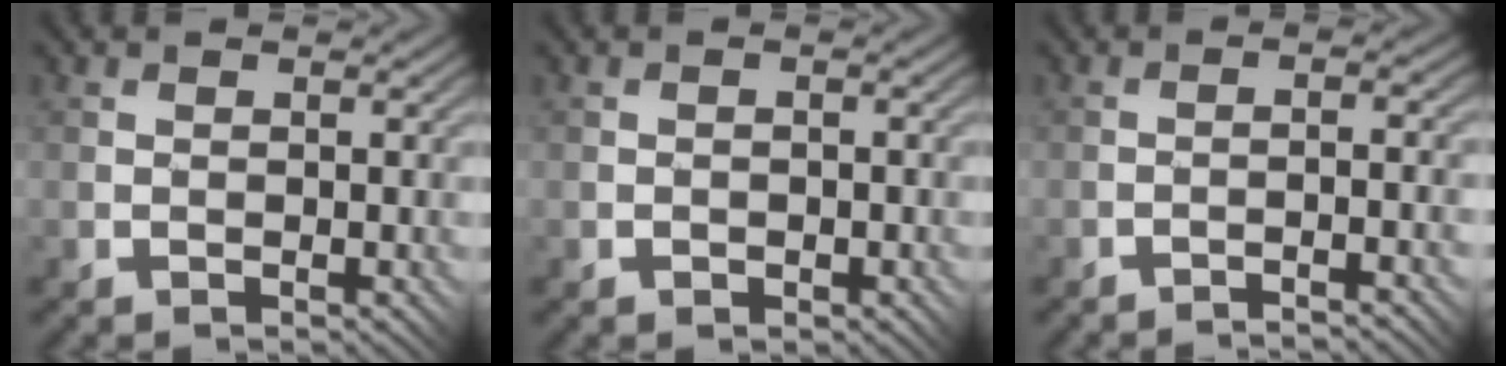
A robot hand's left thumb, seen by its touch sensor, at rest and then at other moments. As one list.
[{"total": 1.0, "force": [-0.5, 0.8, 0.3], "torque": [-0.002, 0.000, -0.010]}, {"total": 3.0, "force": [-2.1, -0.4, 2.1], "torque": [-0.030, 0.013, -0.042]}]